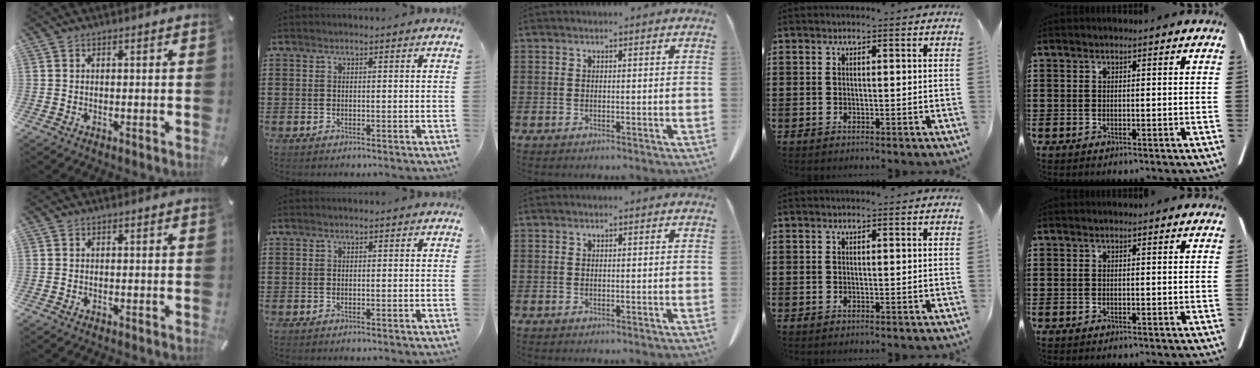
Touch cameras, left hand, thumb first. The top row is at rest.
{}